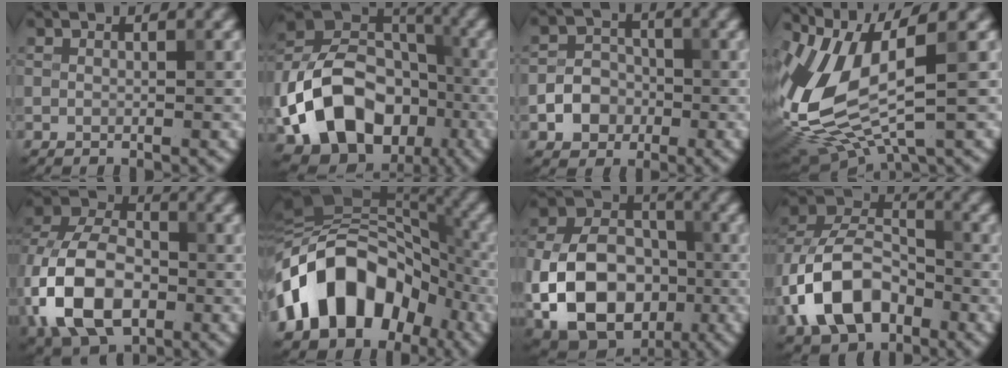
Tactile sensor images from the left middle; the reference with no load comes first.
{"total": 13.6, "force": [-4.9, 10.0, 7.8], "torque": [-0.154, -0.006, -0.093]}
{"total": 3.5, "force": [-1.3, 2.9, 1.5], "torque": [-0.014, 0.003, -0.027]}
{"total": 9.8, "force": [1.0, 4.3, 8.7], "torque": [-0.202, -0.009, 0.021]}
{"total": 12.3, "force": [-3.5, 7.9, 8.8], "torque": [-0.195, -0.004, -0.081]}
{"total": 13.1, "force": [-5.2, 8.9, 8.0], "torque": [-0.126, 0.022, -0.105]}
{"total": 12.8, "force": [-3.5, 9.1, 8.3], "torque": [-0.155, -0.018, -0.066]}
{"total": 10.2, "force": [-4.0, 6.5, 6.7], "torque": [-0.134, 0.010, -0.088]}